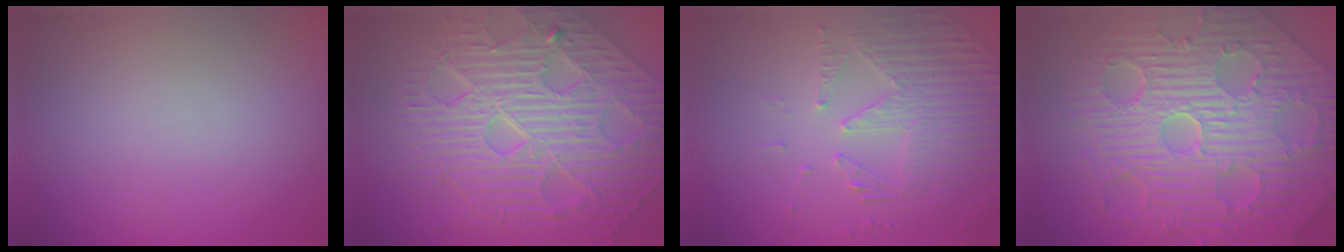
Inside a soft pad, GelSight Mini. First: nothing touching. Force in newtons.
{"total": 8.4, "press": 6.9, "slide": 4.9}
{"total": 5.3, "press": 3.7, "slide": 3.8}
{"total": 12.0, "press": 8.0, "slide": 8.9}